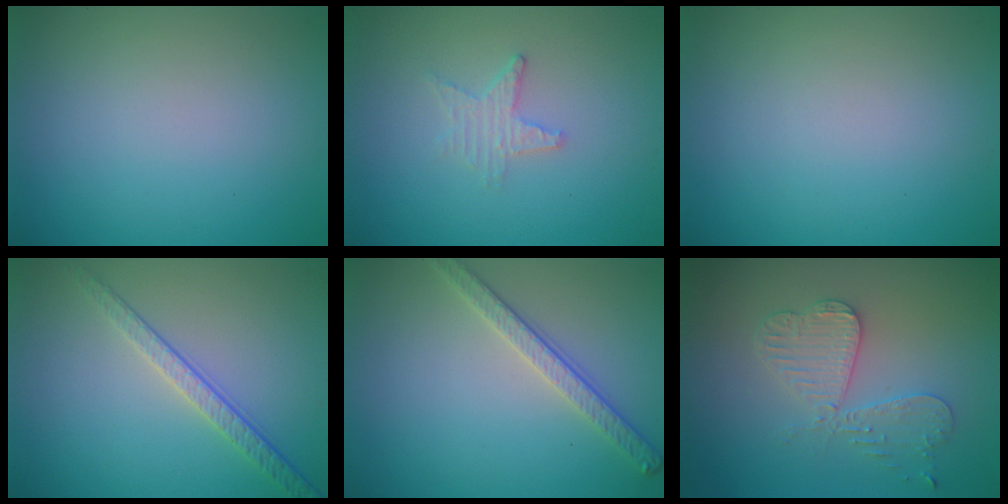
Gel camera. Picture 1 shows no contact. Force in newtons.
{"total": 1.7, "press": 1.6, "slide": 0.4}
{"total": 0.0}
{"total": 2.4, "press": 2.0, "slide": 1.4}
{"total": 2.7, "press": 2.6, "slide": 0.9}
{"total": 3.4, "press": 3.4, "slide": 0.6}